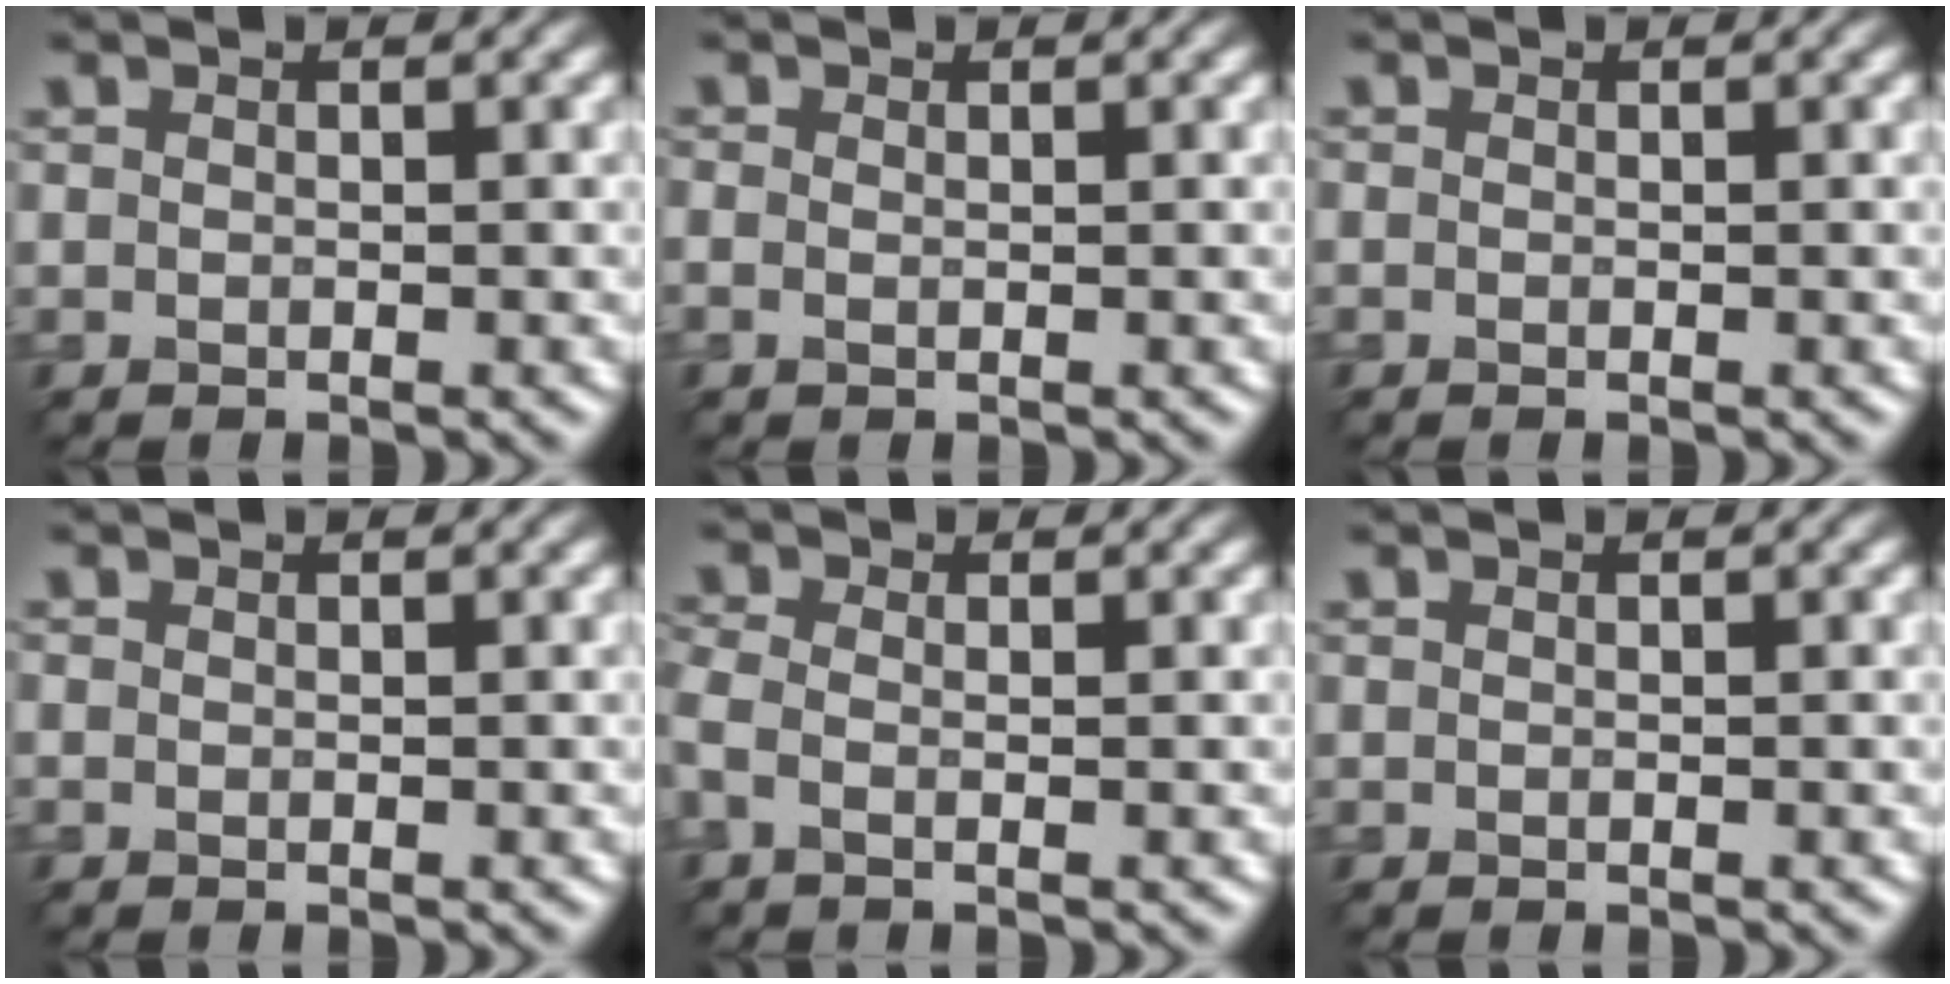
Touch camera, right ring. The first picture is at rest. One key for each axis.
{"total": 0.6, "fx": 0.0, "fy": 0.3, "fz": 0.5, "tx": -0.014, "ty": -0.002, "tz": -0.002}
{"total": 0.0}
{"total": 0.0}
{"total": 1.7, "fx": -0.4, "fy": 0.8, "fz": 1.5, "tx": -0.036, "ty": -0.006, "tz": -0.018}
{"total": 0.0}